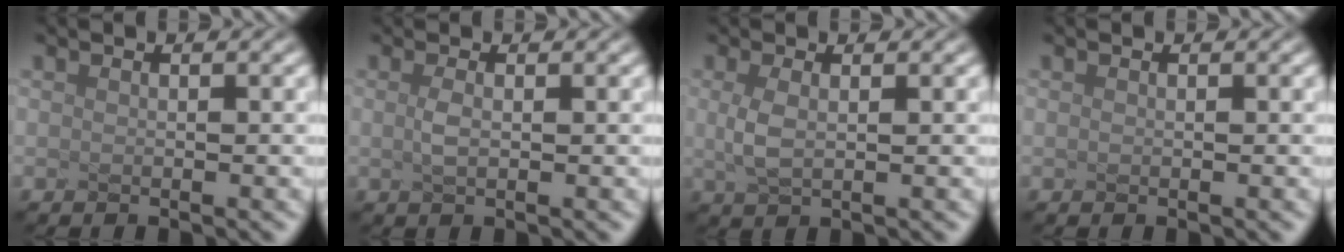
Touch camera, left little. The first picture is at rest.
{"total": 1.1, "force": [-0.9, -0.6, 0.1], "torque": [-0.031, -0.006, 0.020]}
{"total": 1.1, "force": [-0.8, -0.5, 0.6], "torque": [-0.043, -0.007, 0.026]}
{"total": 0.0}